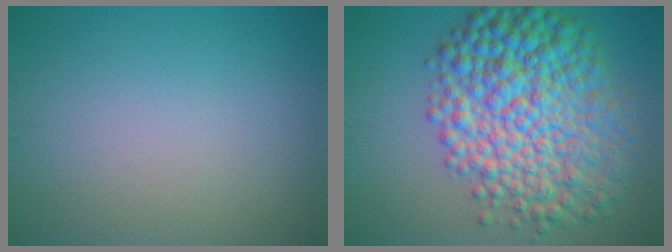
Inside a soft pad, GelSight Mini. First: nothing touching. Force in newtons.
{"total": 11.2, "press": 11.2, "slide": 0.0}